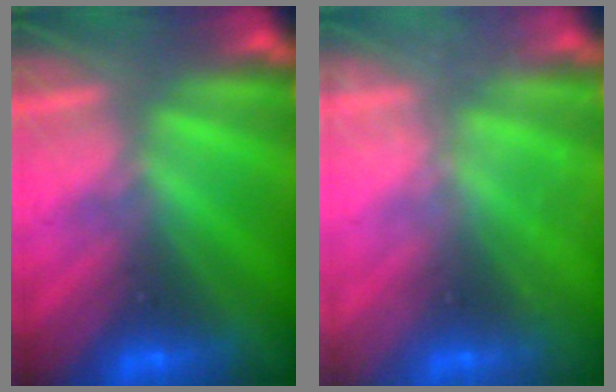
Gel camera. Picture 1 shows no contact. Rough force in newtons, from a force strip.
{"total": 2.2}